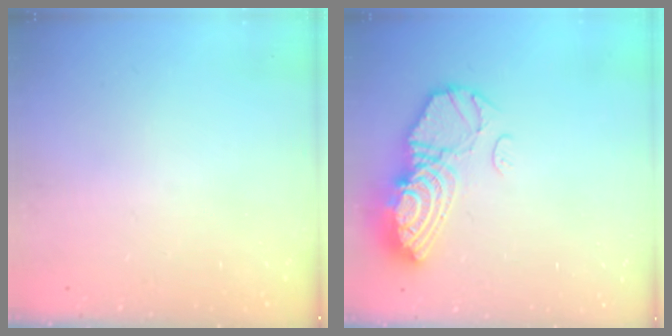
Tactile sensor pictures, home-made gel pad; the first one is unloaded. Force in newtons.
{"total": 15.0, "press": 14.9, "slide": 1.3}